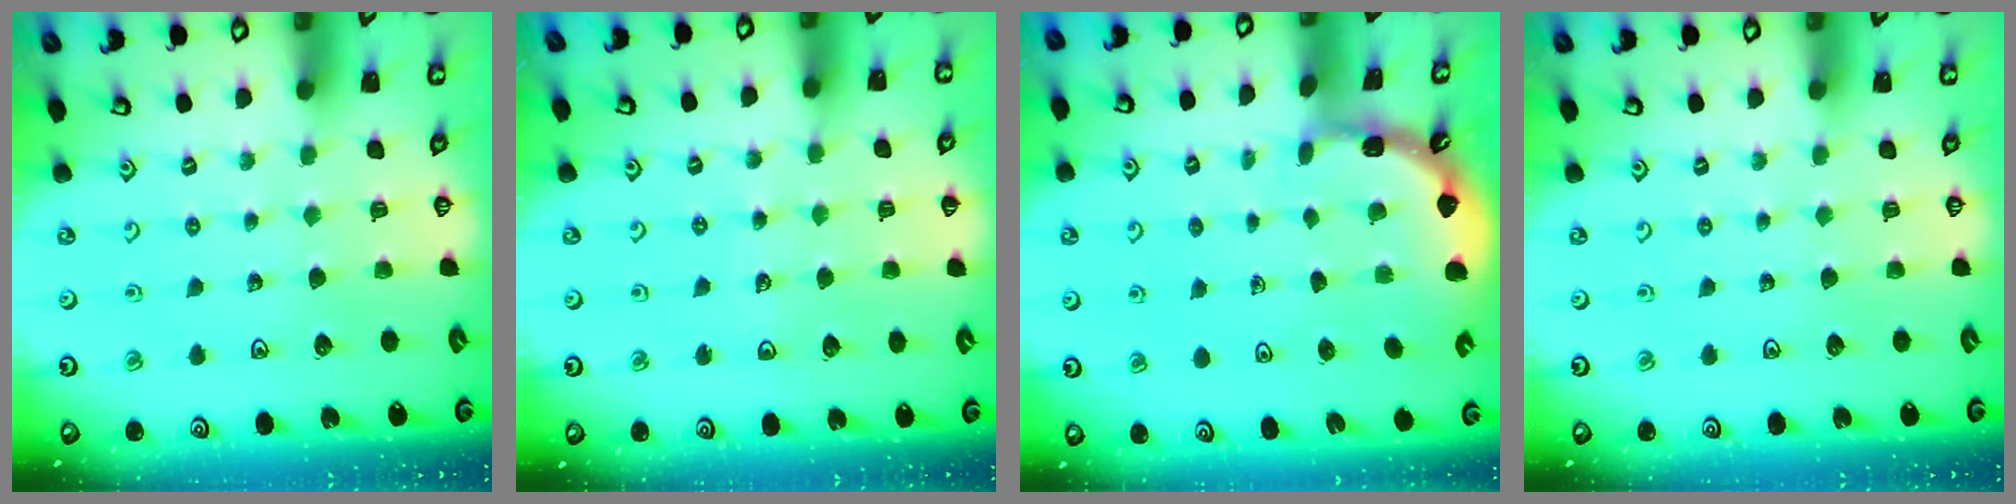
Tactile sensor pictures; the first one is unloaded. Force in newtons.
{"total": 3.7, "press": 3.5, "slide": 1.2}
{"total": 1.7, "press": 1.7, "slide": 0.1}
{"total": 0.0}